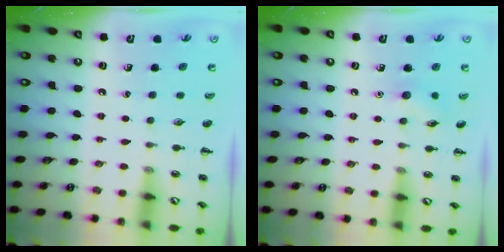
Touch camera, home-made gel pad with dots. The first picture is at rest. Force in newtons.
{"total": 5.9, "press": 5.7, "slide": 1.6}